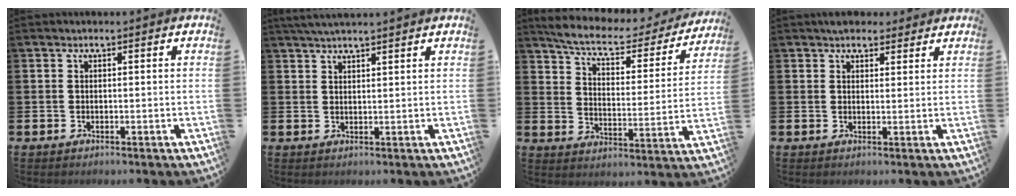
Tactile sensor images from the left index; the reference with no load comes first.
{"total": 2.6, "force": [2.6, -0.2, 0.6], "torque": [-0.019, -0.003, 0.048]}
{"total": 6.8, "force": [6.0, 1.7, 2.8], "torque": [-0.075, -0.043, 0.097]}
{"total": 3.2, "force": [2.9, 1.3, -0.1], "torque": [0.015, -0.014, 0.051]}